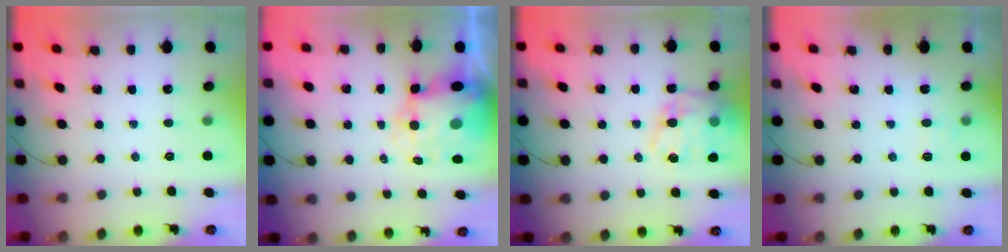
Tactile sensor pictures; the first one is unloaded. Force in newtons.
{"total": 8.4, "press": 7.9, "slide": 2.8}
{"total": 17.7, "press": 17.3, "slide": 3.9}
{"total": 6.2, "press": 6.0, "slide": 1.5}